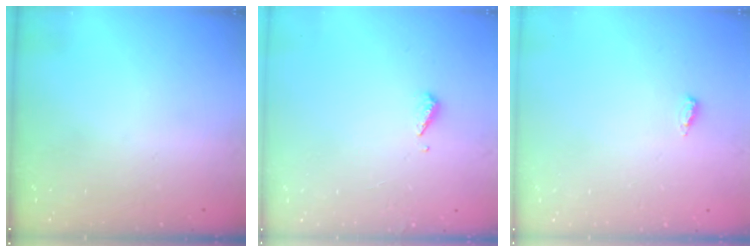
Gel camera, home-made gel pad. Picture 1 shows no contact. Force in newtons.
{"total": 4.0, "press": 3.9, "slide": 0.3}
{"total": 2.7, "press": 2.5, "slide": 1.0}